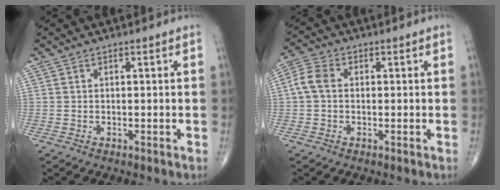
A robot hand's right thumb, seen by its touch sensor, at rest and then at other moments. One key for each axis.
{"total": 4.5, "fx": 0.1, "fy": 3.2, "fz": 3.1, "tx": -0.068, "ty": 0.014, "tz": -0.005}